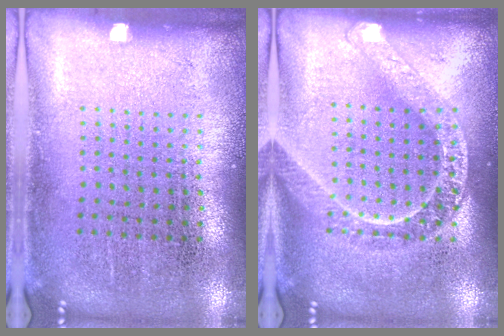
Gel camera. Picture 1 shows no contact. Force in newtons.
{"total": 1.7, "press": 1.7, "slide": 0.2}